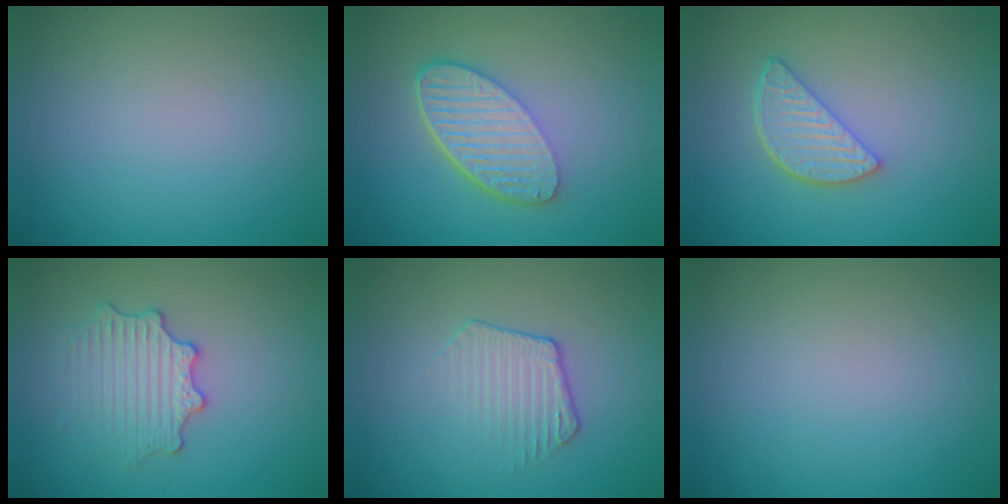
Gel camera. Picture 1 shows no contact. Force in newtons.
{"total": 5.9, "press": 4.2, "slide": 4.1}
{"total": 3.5, "press": 2.9, "slide": 2.0}
{"total": 2.9, "press": 2.8, "slide": 0.9}
{"total": 2.1, "press": 1.5, "slide": 1.4}
{"total": 0.0}